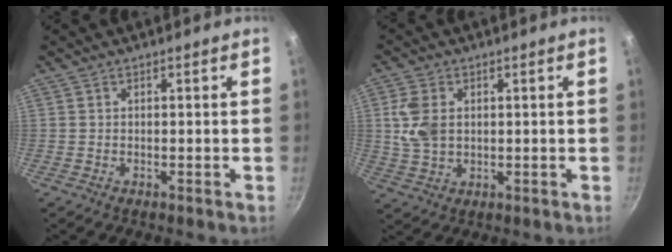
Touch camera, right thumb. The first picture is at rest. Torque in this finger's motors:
{"motor_torque": [0.36, 1.92, 0.82, 0.75, 0.21]}